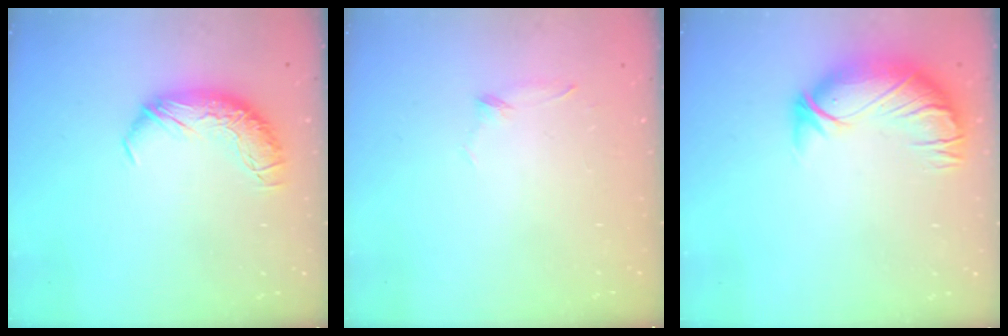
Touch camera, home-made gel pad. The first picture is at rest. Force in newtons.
{"total": 8.3, "press": 8.3, "slide": 0.6}
{"total": 3.0, "press": 0.5, "slide": 2.9}